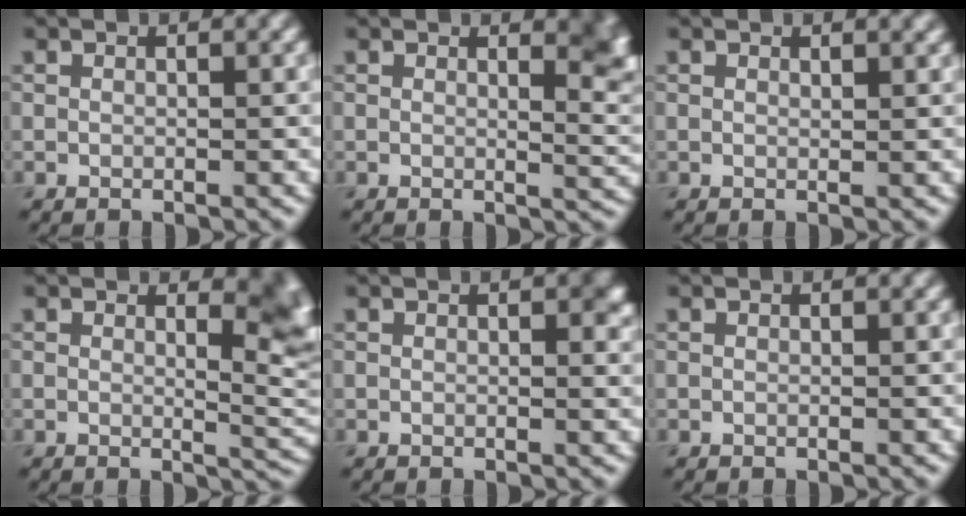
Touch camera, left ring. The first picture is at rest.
{"total": 4.1, "force": [1.9, 1.5, 3.3], "torque": [-0.021, 0.000, 0.024]}
{"total": 0.7, "force": [0.6, 0.1, 0.3], "torque": [-0.002, -0.001, 0.010]}
{"total": 5.0, "force": [1.7, 2.1, 4.1], "torque": [-0.029, -0.011, 0.028]}
{"total": 1.4, "force": [0.6, 0.5, 1.3], "torque": [-0.010, -0.002, 0.010]}
{"total": 0.0}